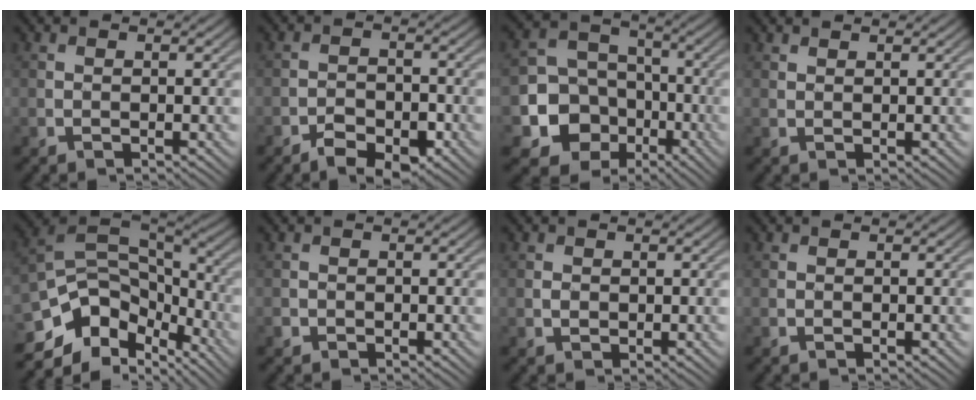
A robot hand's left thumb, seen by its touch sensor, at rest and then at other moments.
{"total": 4.7, "force": [-3.0, 2.4, 2.8], "torque": [-0.040, 0.000, -0.054]}
{"total": 11.2, "force": [-4.0, 9.6, 4.1], "torque": [-0.119, -0.032, -0.096]}
{"total": 0.8, "force": [0.8, 0.1, 0.1], "torque": [-0.004, 0.000, 0.019]}
{"total": 12.2, "force": [-6.4, 7.1, 7.6], "torque": [-0.168, -0.008, -0.113]}
{"total": 0.8, "force": [-0.4, 0.6, 0.1], "torque": [-0.001, -0.005, -0.009]}
{"total": 1.0, "force": [0.0, 0.8, 0.5], "torque": [-0.010, -0.004, -0.001]}
{"total": 0.0}